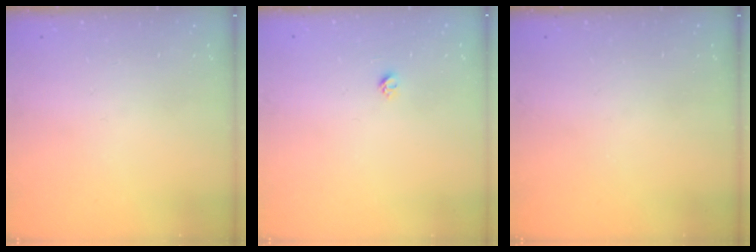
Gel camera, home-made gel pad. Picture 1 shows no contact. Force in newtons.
{"total": 3.6, "press": 3.6, "slide": 0.3}
{"total": 0.0}